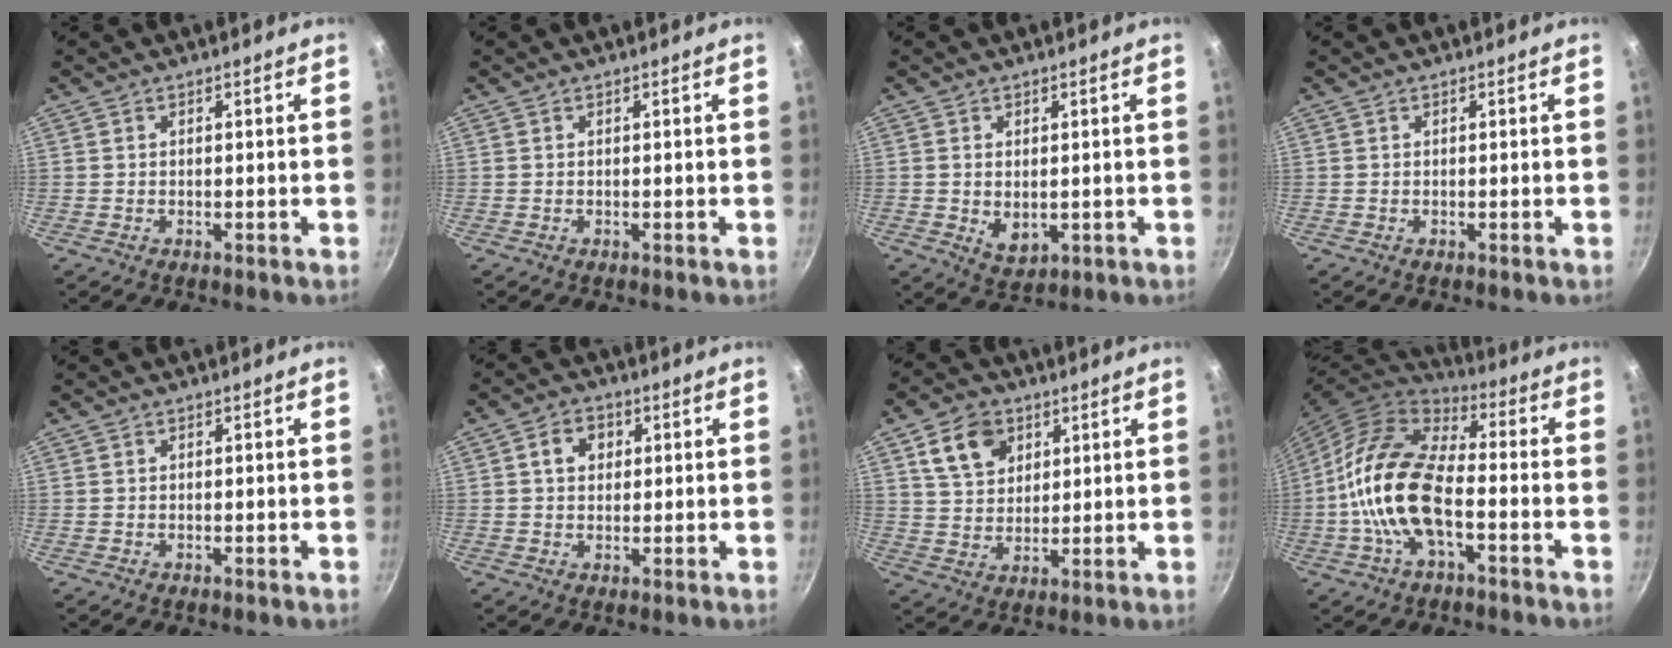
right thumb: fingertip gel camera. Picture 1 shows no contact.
{"total": 0.0}
{"total": 4.7, "force": [-0.1, 3.1, 3.4], "torque": [-0.054, -0.013, 0.007]}
{"total": 0.0}
{"total": 0.0}
{"total": 5.2, "force": [1.4, 4.1, 2.8], "torque": [-0.025, 0.006, 0.016]}
{"total": 9.7, "force": [4.4, 7.1, 5.0], "torque": [-0.066, -0.008, 0.080]}
{"total": 17.9, "force": [-3.8, 9.0, 15.0], "torque": [-0.269, 0.038, -0.085]}